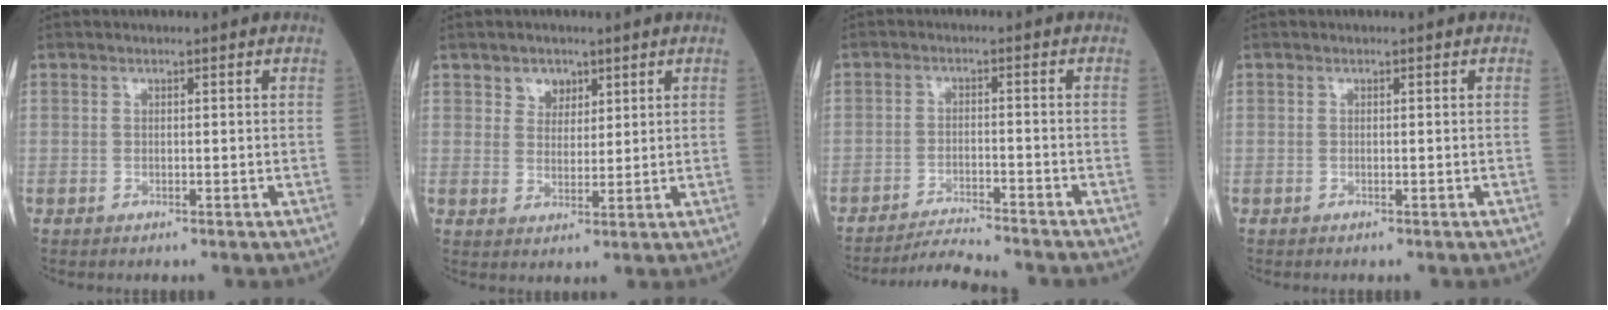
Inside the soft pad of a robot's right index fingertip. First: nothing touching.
{"total": 3.3, "force": [2.0, 2.4, 1.0], "torque": [-0.013, 0.002, 0.036]}
{"total": 7.0, "force": [-6.7, -0.9, 1.8], "torque": [-0.029, -0.013, -0.112]}
{"total": 0.0}